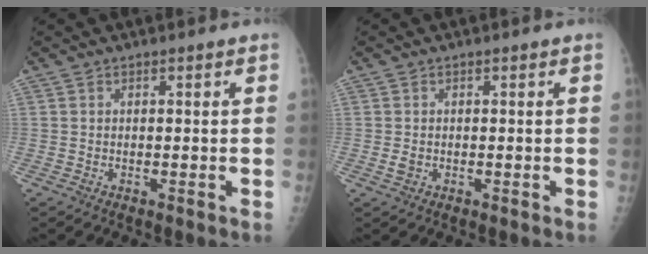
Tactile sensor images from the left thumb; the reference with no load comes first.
{"total": 1.3, "force": [-0.1, 1.0, 0.8], "torque": [-0.015, -0.001, 0.001]}